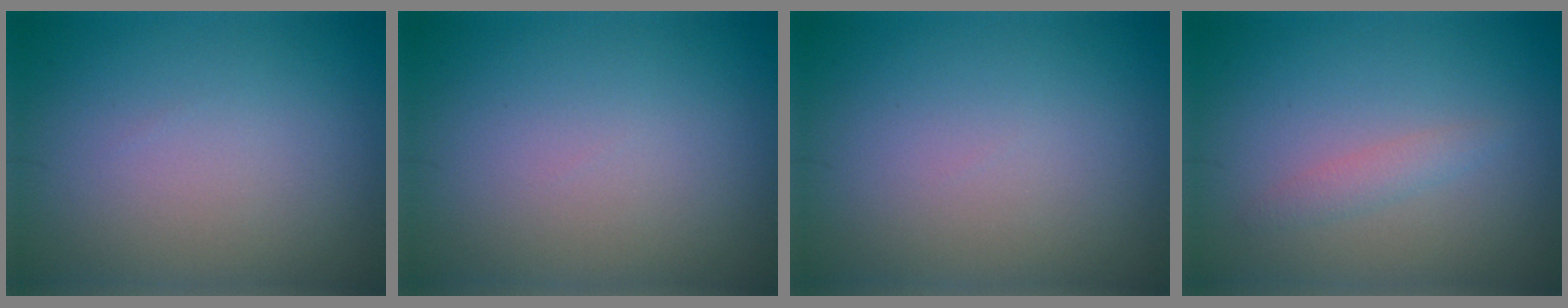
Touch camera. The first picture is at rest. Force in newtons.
{"total": 0.0}
{"total": 0.0}
{"total": 1.3, "press": 1.3, "slide": 0.0}